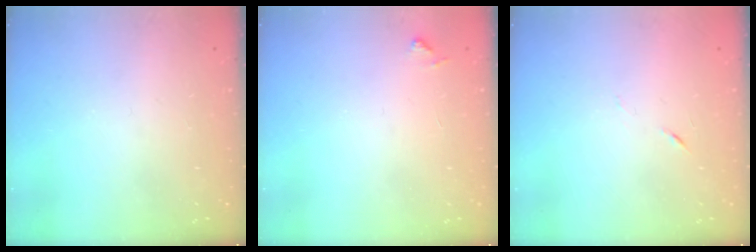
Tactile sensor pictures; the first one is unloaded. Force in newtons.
{"total": 6.5, "press": 6.4, "slide": 0.4}
{"total": 3.7, "press": 3.6, "slide": 0.9}